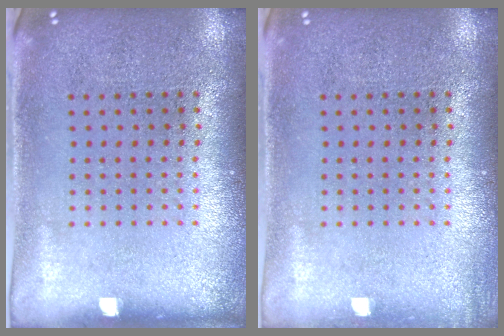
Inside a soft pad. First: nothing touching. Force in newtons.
{"total": 0.7, "press": 0.7, "slide": 0.0}